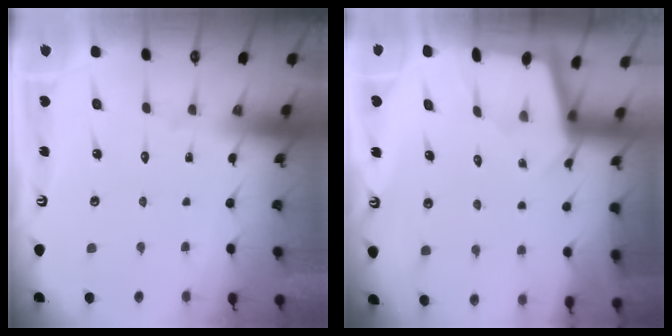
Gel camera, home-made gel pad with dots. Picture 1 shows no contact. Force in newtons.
{"total": 1.8, "press": 1.8, "slide": 0.1}